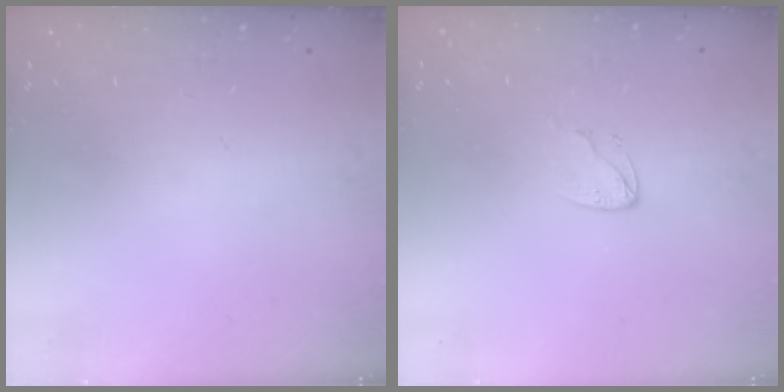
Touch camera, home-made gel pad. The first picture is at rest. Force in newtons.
{"total": 3.7, "press": 3.7, "slide": 0.3}